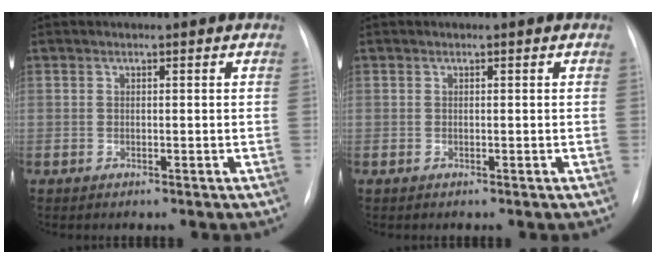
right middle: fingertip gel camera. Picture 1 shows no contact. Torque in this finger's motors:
{"motor_torque": [0.03, -0.14, 0.01, 0.01]}